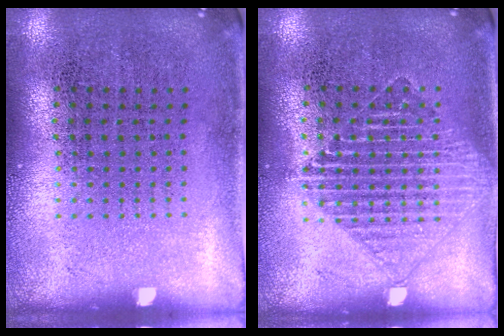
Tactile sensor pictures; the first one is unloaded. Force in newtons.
{"total": 1.5, "press": 1.4, "slide": 0.6}